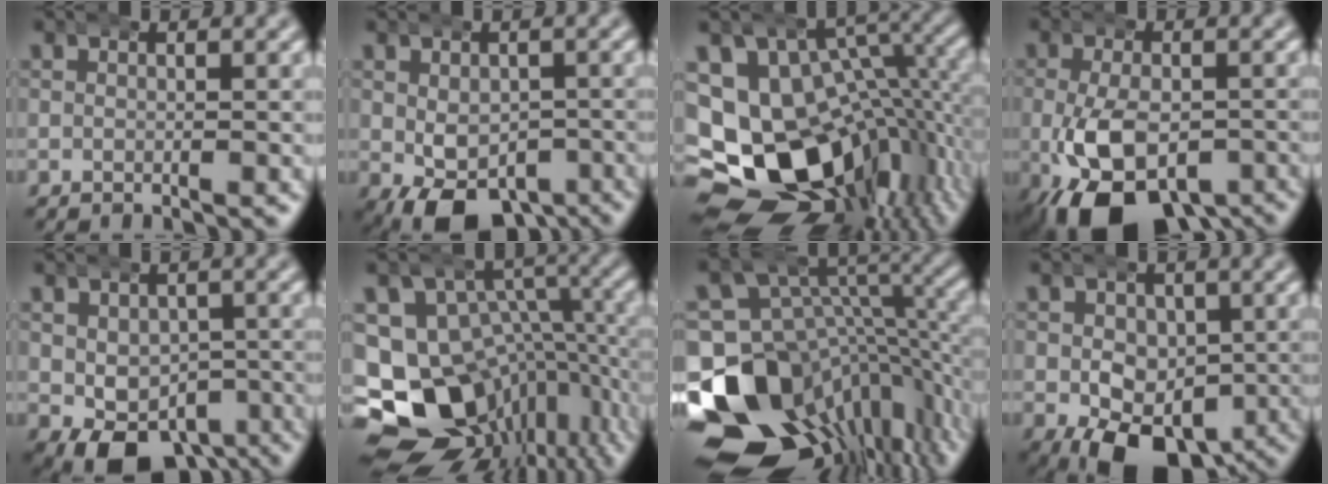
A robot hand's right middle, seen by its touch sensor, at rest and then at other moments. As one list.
[{"total": 7.2, "force": [-4.6, 4.0, 3.8], "torque": [-0.066, -0.037, -0.058]}, {"total": 22.6, "force": [-4.5, 18.1, 12.8], "torque": [-0.225, -0.080, -0.058]}, {"total": 10.0, "force": [-5.1, 5.1, 6.9], "torque": [-0.143, -0.033, -0.064]}, {"total": 8.4, "force": [-5.4, 5.2, 3.8], "torque": [-0.061, -0.049, -0.066]}, {"total": 19.6, "force": [-4.5, 16.0, 10.4], "torque": [-0.194, -0.073, -0.062]}, {"total": 21.0, "force": [-4.9, 15.8, 12.9], "torque": [-0.214, -0.076, -0.056]}, {"total": 8.6, "force": [-3.7, 5.5, 5.5], "torque": [-0.092, -0.044, -0.039]}]